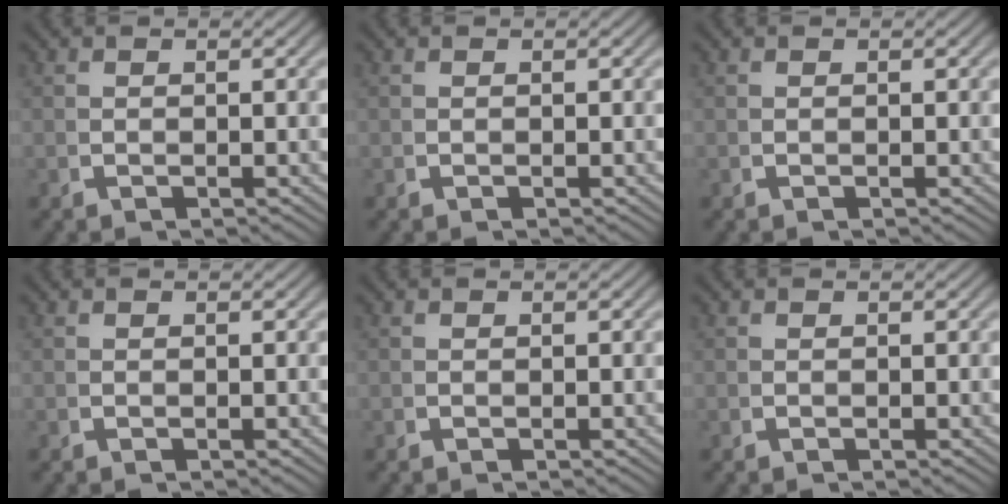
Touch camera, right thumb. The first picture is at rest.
{"total": 0.0}
{"total": 0.0}
{"total": 0.0}
{"total": 0.0}
{"total": 0.0}